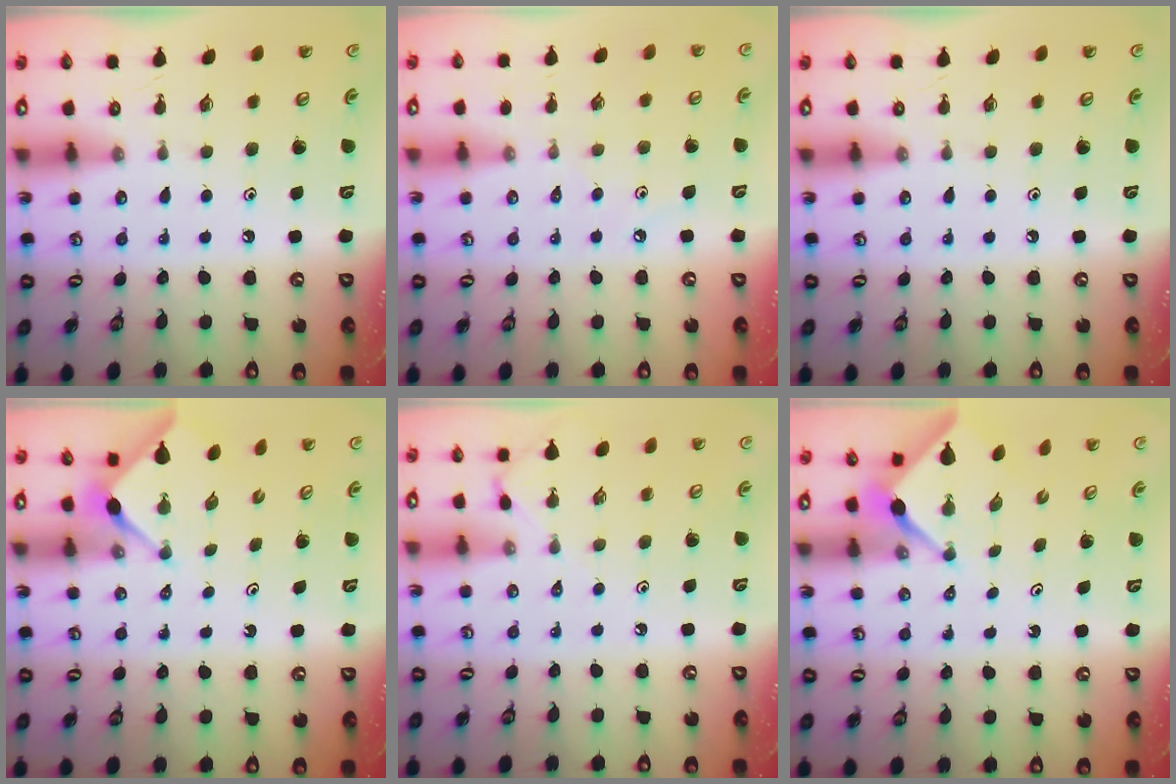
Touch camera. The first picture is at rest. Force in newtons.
{"total": 3.7, "press": 3.7, "slide": 0.5}
{"total": 0.0}
{"total": 3.0, "press": 3.0, "slide": 0.4}
{"total": 3.1, "press": 3.0, "slide": 0.6}
{"total": 2.5, "press": 2.5, "slide": 0.3}